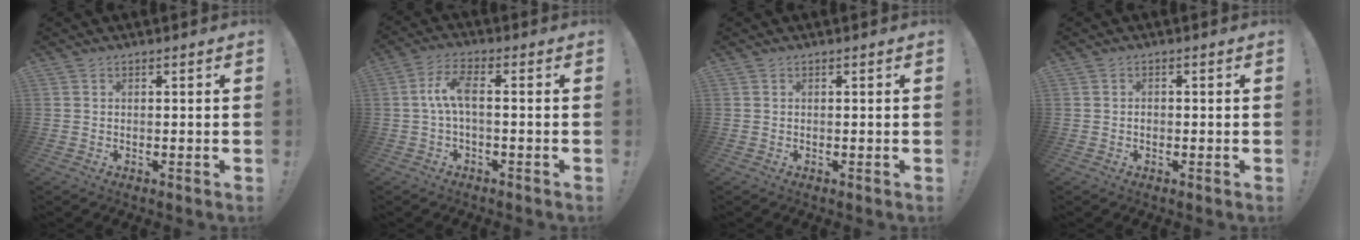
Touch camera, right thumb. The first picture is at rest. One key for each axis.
{"total": 7.5, "fx": -0.3, "fy": 2.3, "fz": 7.1, "tx": -0.145, "ty": 0.008, "tz": -0.006}
{"total": 0.0}
{"total": 1.0, "fx": -0.5, "fy": 0.8, "fz": 0.2, "tx": -0.005, "ty": 0.006, "tz": -0.010}